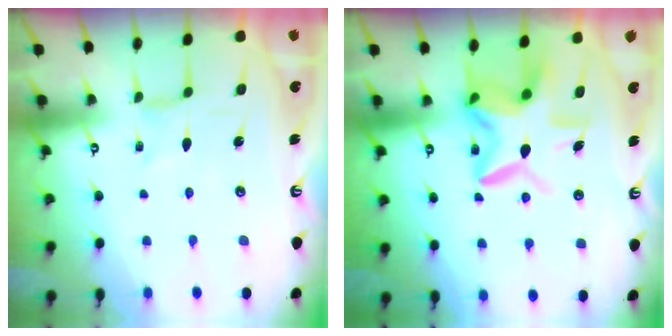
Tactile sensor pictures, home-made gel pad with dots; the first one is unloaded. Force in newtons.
{"total": 12.8, "press": 12.7, "slide": 1.8}